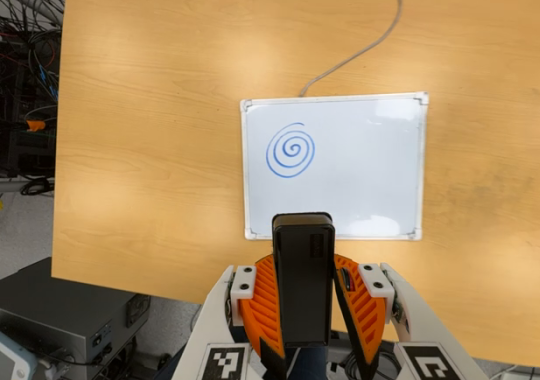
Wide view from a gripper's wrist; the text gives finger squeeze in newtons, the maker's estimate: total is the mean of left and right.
{"total": 5.7, "left": 5.2, "right": 6.1}